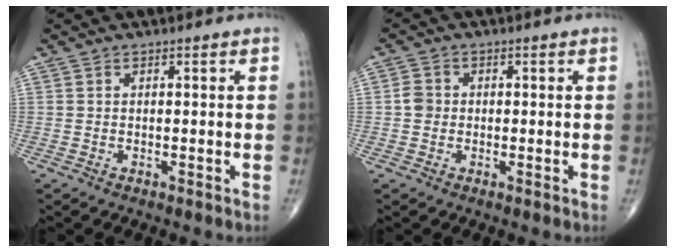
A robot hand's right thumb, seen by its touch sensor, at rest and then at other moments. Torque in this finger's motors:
{"motor_torque": [-0.25, 0.23, 0.04, -0.01, 0.02]}